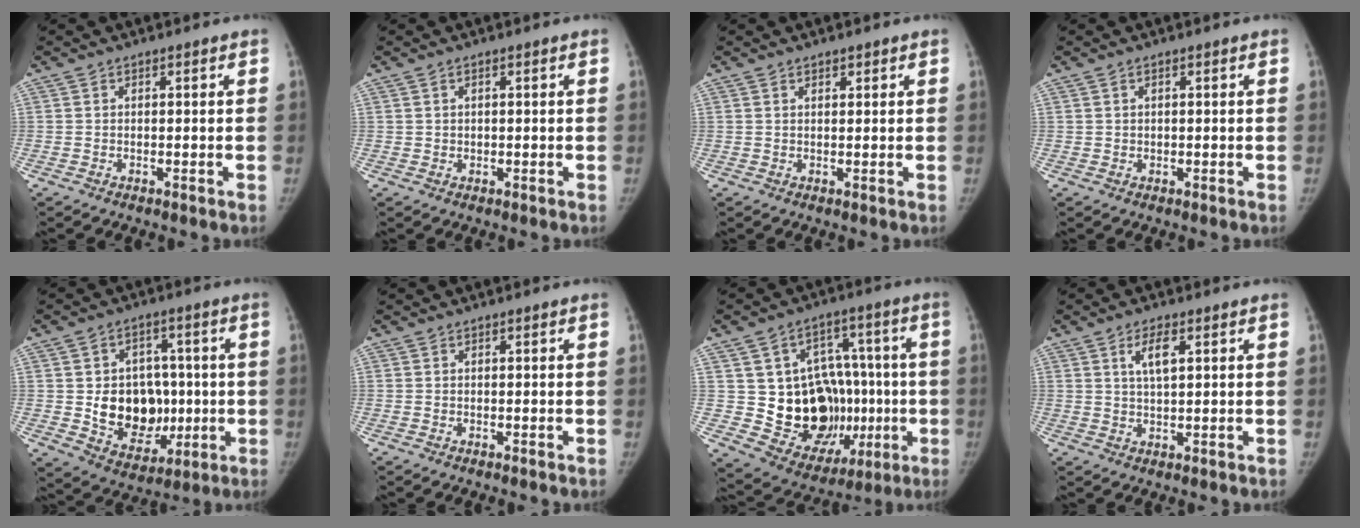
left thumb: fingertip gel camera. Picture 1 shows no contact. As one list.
[{"total": 0.8, "force": [0.4, 0.5, 0.4], "torque": [0.001, -0.002, 0.008]}, {"total": 1.2, "force": [0.9, 0.6, 0.6], "torque": [-0.004, -0.004, 0.012]}, {"total": 0.6, "force": [0.4, 0.4, 0.3], "torque": [0.000, -0.002, 0.006]}, {"total": 14.3, "force": [-0.8, 10.9, 9.1], "torque": [-0.083, 0.001, 0.004]}, {"total": 0.0}, {"total": 21.8, "force": [-2.5, 15.4, 15.2], "torque": [-0.168, 0.019, -0.010]}, {"total": 4.5, "force": [1.9, 1.6, 3.8], "torque": [-0.067, -0.004, 0.035]}]